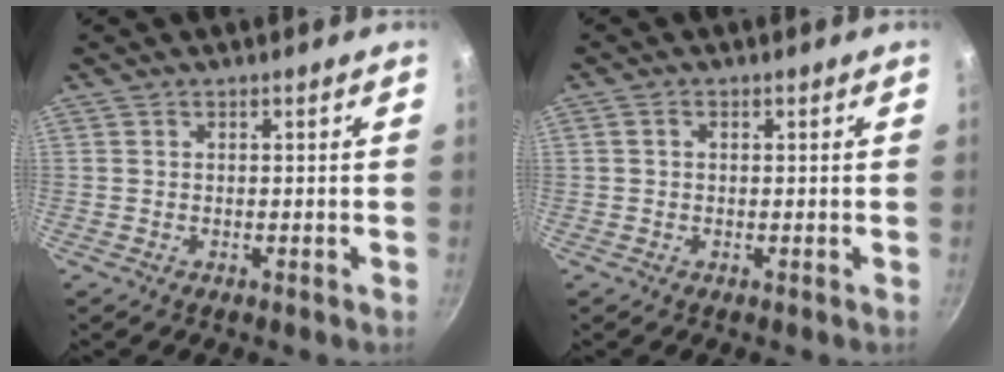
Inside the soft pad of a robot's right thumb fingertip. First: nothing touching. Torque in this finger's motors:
{"motor_torque": [0.12, 0.08, -0.28, 0.24, -0.02]}